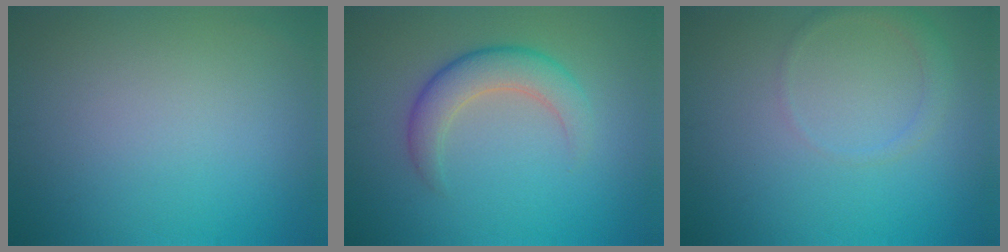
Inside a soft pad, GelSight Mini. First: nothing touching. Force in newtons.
{"total": 4.0, "press": 4.0, "slide": 0.1}
{"total": 1.4, "press": 1.4, "slide": 0.0}